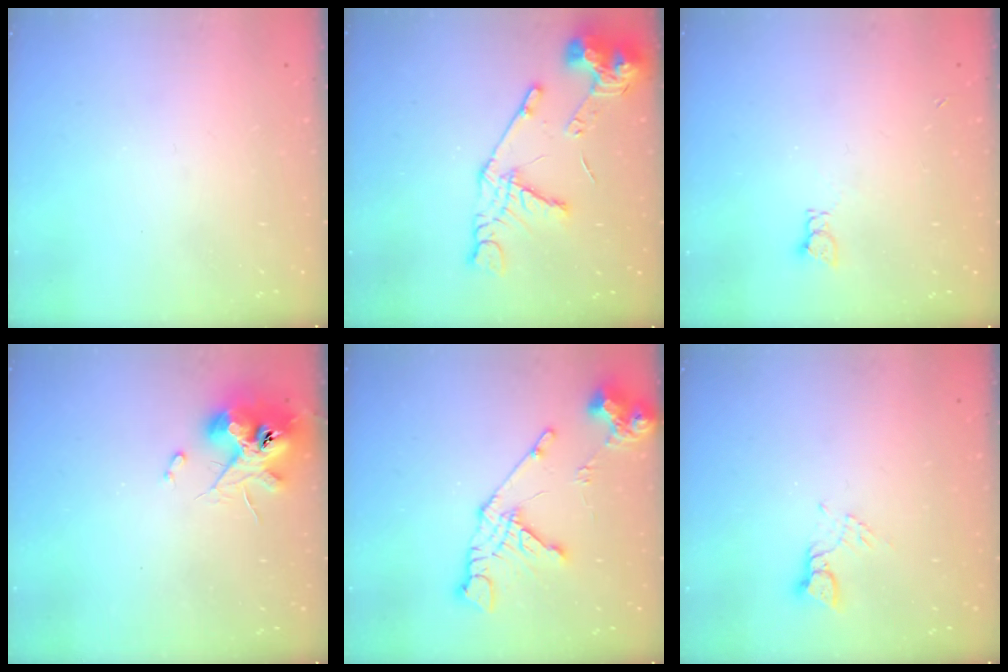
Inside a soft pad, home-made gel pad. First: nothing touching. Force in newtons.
{"total": 14.7, "press": 14.6, "slide": 1.6}
{"total": 2.0, "press": 2.0, "slide": 0.3}
{"total": 12.4, "press": 12.3, "slide": 0.9}
{"total": 14.7, "press": 14.6, "slide": 1.8}
{"total": 2.6, "press": 2.6, "slide": 0.1}